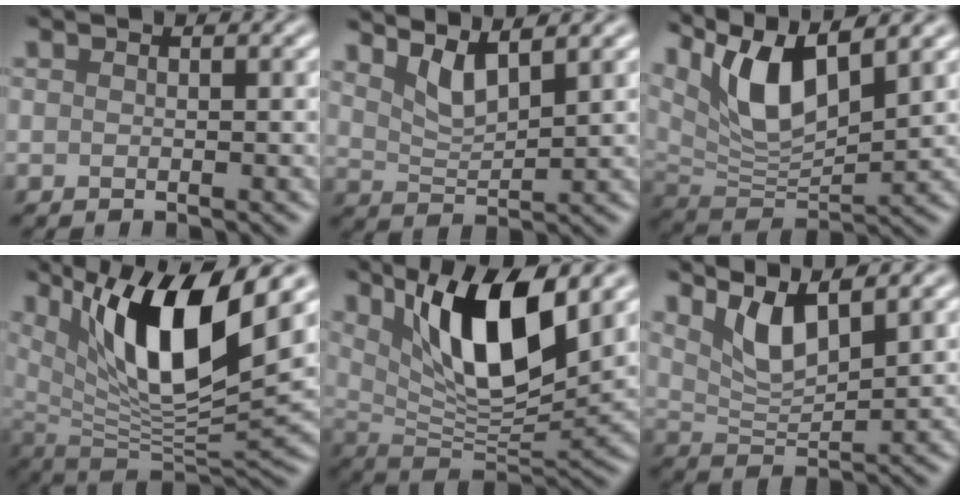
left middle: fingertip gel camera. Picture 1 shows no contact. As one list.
[{"total": 3.6, "force": [2.6, 0.9, 2.3], "torque": [-0.050, -0.004, 0.053]}, {"total": 8.5, "force": [4.8, 3.0, 6.4], "torque": [-0.132, -0.002, 0.089]}, {"total": 12.4, "force": [5.3, 3.5, 10.6], "torque": [-0.176, -0.010, 0.101]}, {"total": 10.2, "force": [4.6, 3.3, 8.5], "torque": [-0.143, -0.013, 0.088]}, {"total": 5.1, "force": [3.4, 1.4, 3.6], "torque": [-0.075, -0.003, 0.067]}]